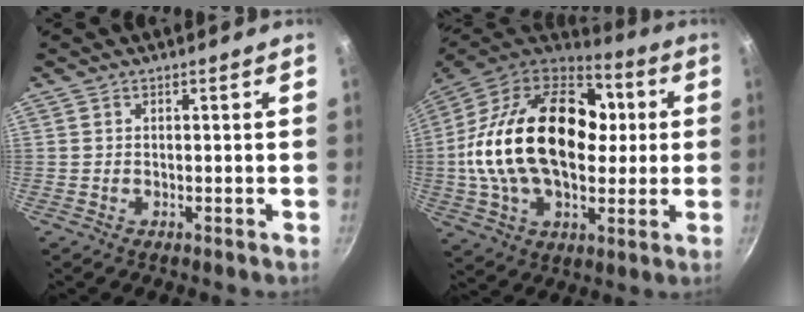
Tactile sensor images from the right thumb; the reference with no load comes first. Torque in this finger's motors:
{"motor_torque": [-1.39, 2.61, 2.12, -0.66, 0.76]}